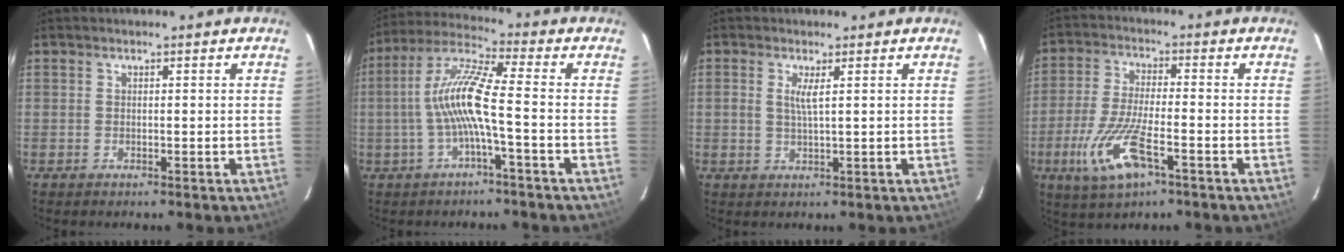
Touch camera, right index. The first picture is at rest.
{"total": 9.8, "force": [-2.0, 0.3, 9.6], "torque": [-0.205, 0.014, -0.037]}
{"total": 2.1, "force": [0.6, 0.1, 2.0], "torque": [-0.040, -0.001, 0.011]}
{"total": 11.5, "force": [-5.2, 3.4, 9.7], "torque": [-0.213, -0.016, -0.098]}